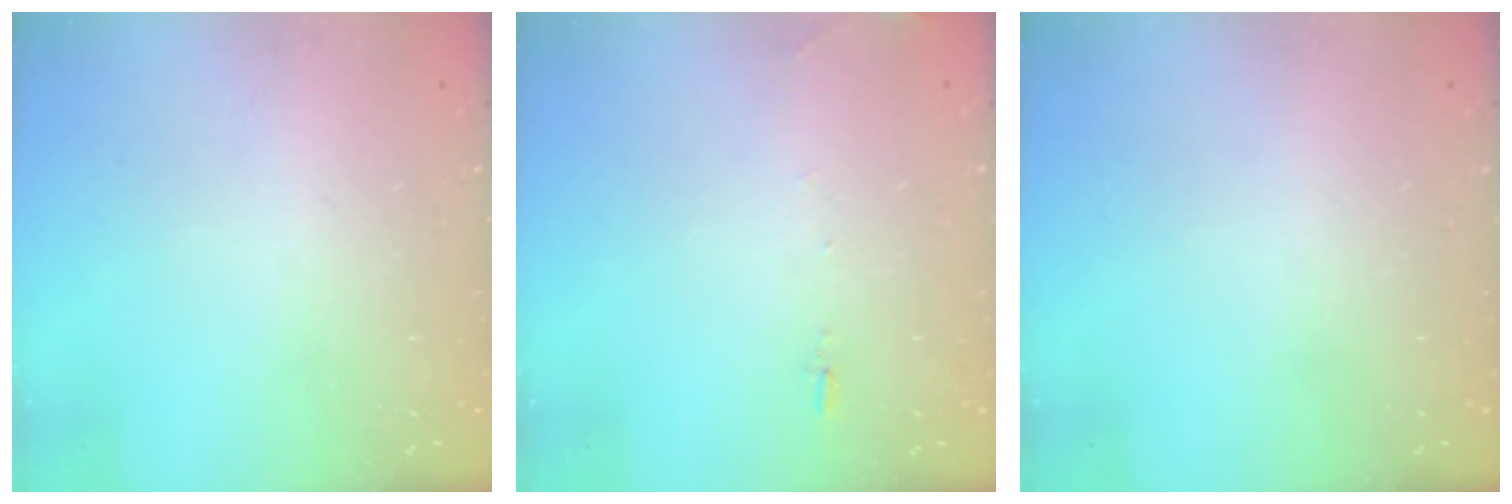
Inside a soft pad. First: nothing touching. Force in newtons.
{"total": 5.6, "press": 5.3, "slide": 1.8}
{"total": 0.0}